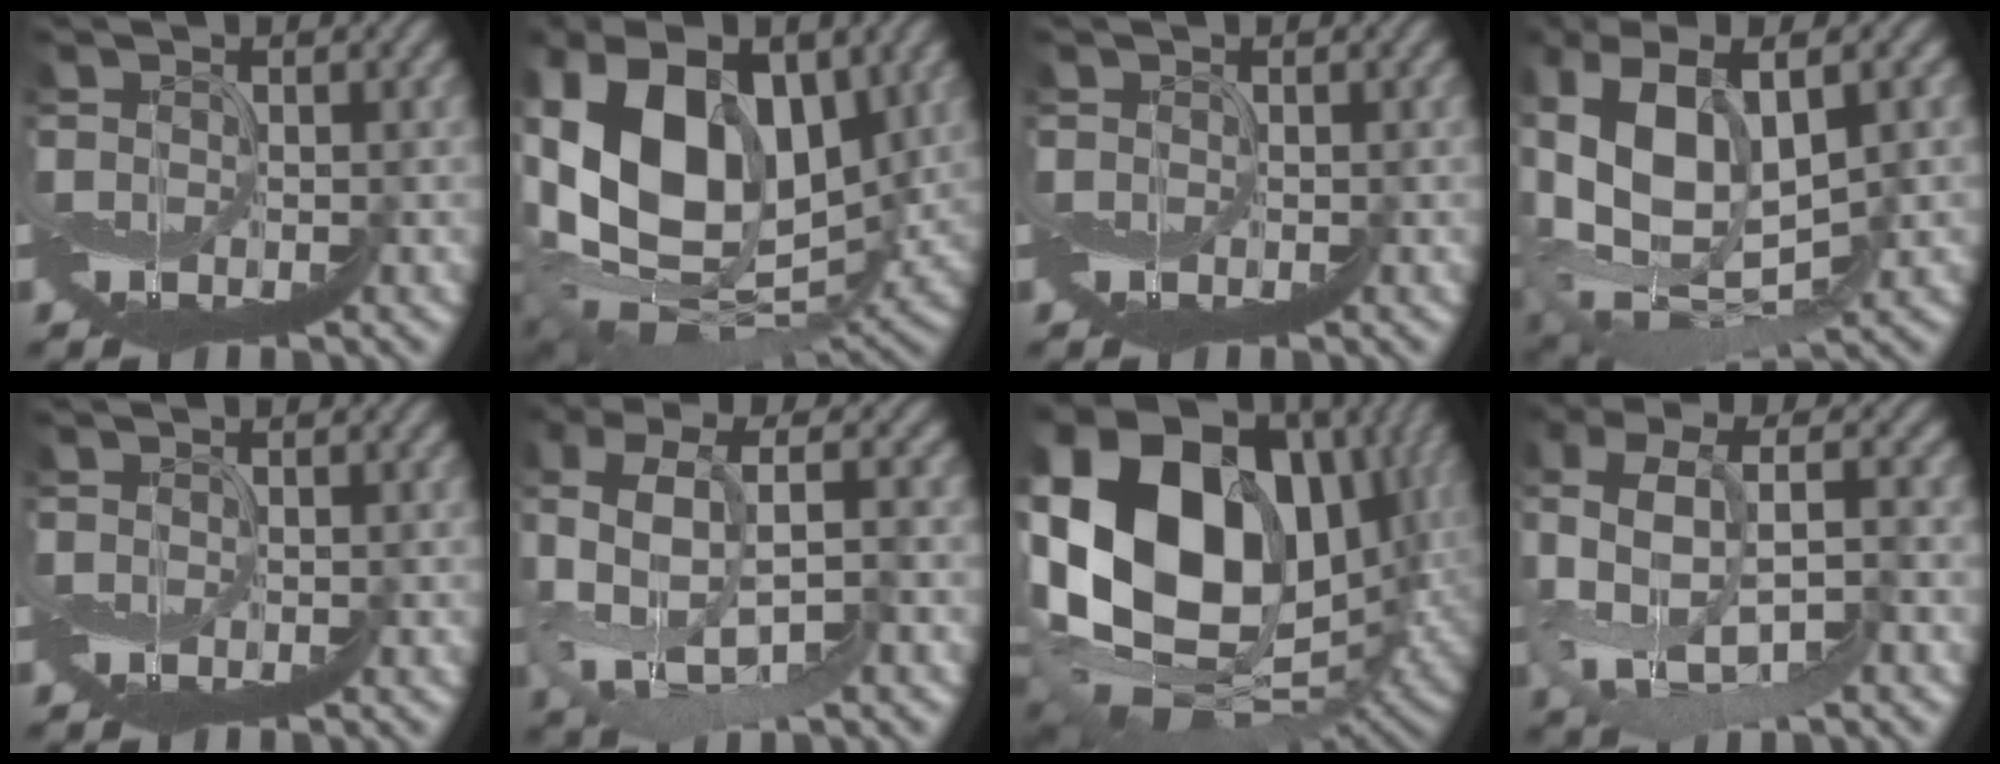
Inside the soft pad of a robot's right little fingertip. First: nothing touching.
{"total": 13.4, "force": [4.8, 8.3, 9.3], "torque": [-0.212, 0.003, 0.103]}
{"total": 0.0}
{"total": 11.2, "force": [3.9, 6.0, 8.7], "torque": [-0.219, -0.012, 0.099]}
{"total": 0.0}
{"total": 5.7, "force": [0.5, 3.1, 4.8], "torque": [-0.156, 0.011, 0.010]}
{"total": 16.2, "force": [5.2, 11.4, 10.3], "torque": [-0.251, 0.008, 0.118]}
{"total": 5.1, "force": [0.6, 2.7, 4.3], "torque": [-0.145, 0.012, 0.010]}